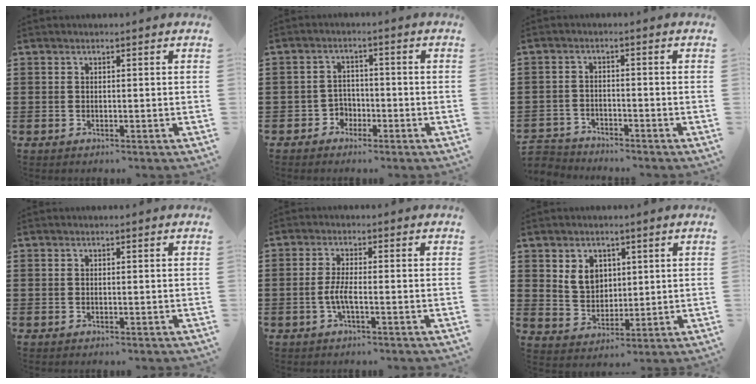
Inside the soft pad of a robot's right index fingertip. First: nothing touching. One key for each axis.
{"total": 2.8, "fx": -1.7, "fy": 2.2, "fz": 0.5, "tx": -0.020, "ty": 0.005, "tz": -0.038}
{"total": 2.8, "fx": -2.8, "fy": 0.5, "fz": -0.3, "tx": -0.004, "ty": -0.001, "tz": -0.062}
{"total": 0.0}
{"total": 3.5, "fx": -1.2, "fy": 0.5, "fz": 3.3, "tx": -0.079, "ty": -0.007, "tz": -0.029}
{"total": 5.4, "fx": 2.2, "fy": 4.3, "fz": 2.3, "tx": -0.055, "ty": 0.011, "tz": 0.039}